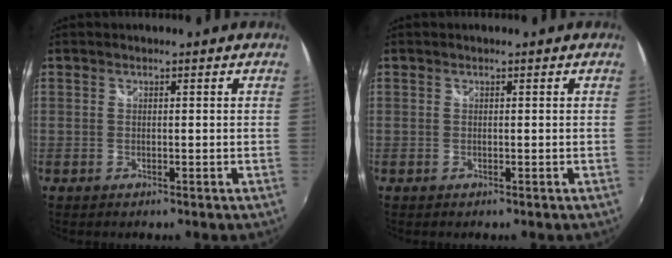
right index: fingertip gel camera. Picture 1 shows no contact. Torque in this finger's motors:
{"motor_torque": [0.01, 0.01, 0.01, 0.01]}